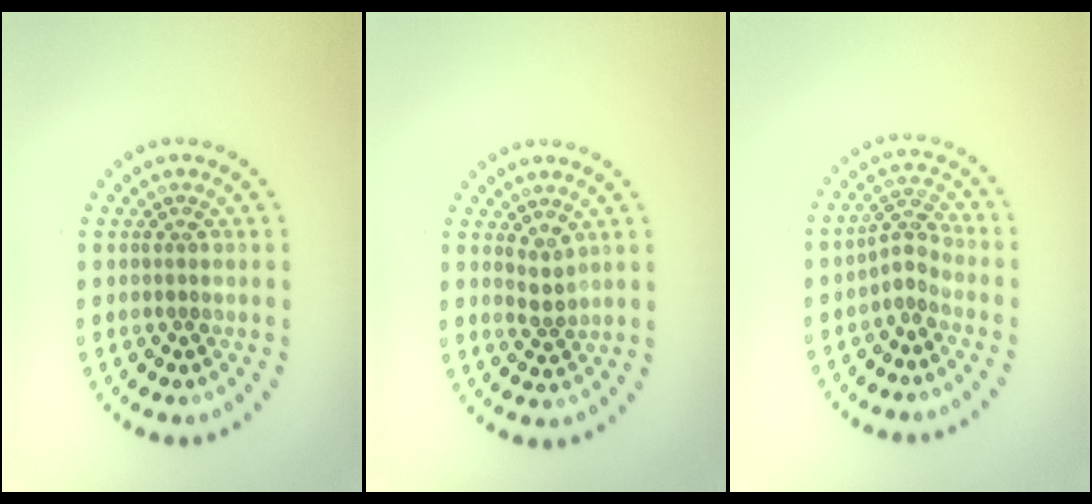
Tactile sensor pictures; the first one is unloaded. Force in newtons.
{"total": 1.6, "press": 1.2, "slide": 1.1}
{"total": 2.1, "press": 1.4, "slide": 1.6}